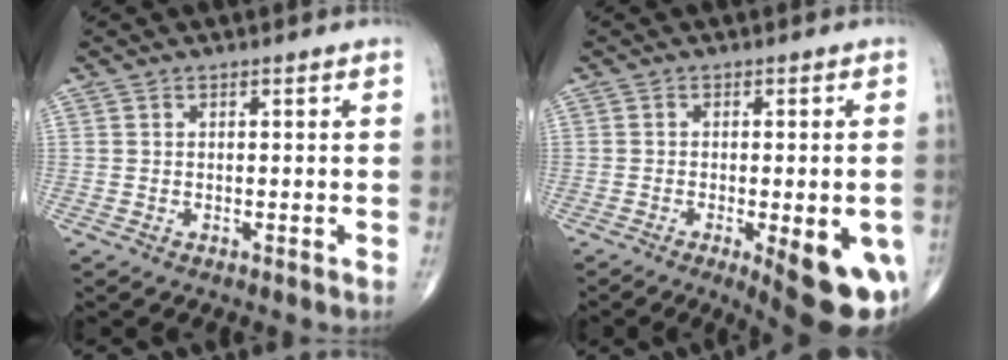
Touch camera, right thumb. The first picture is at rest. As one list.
[{"total": 13.9, "force": [-5.0, 4.4, 12.2], "torque": [-0.116, -0.005, -0.053]}]